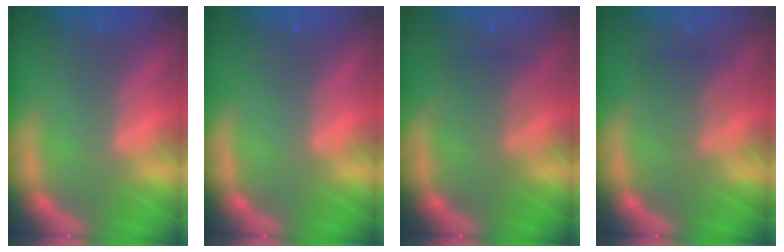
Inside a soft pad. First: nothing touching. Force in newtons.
{"total": 0.0}
{"total": 2.5}
{"total": 3.0}